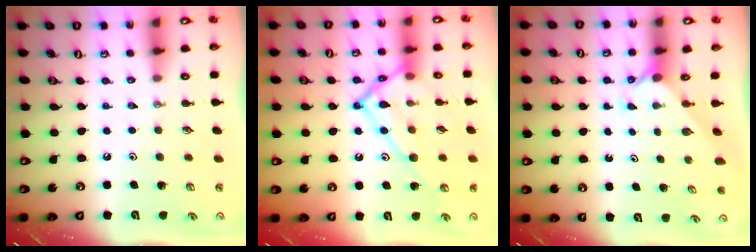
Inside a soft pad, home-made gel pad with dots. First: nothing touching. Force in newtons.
{"total": 19.0, "press": 19.0, "slide": 1.5}
{"total": 2.1, "press": 2.0, "slide": 0.3}